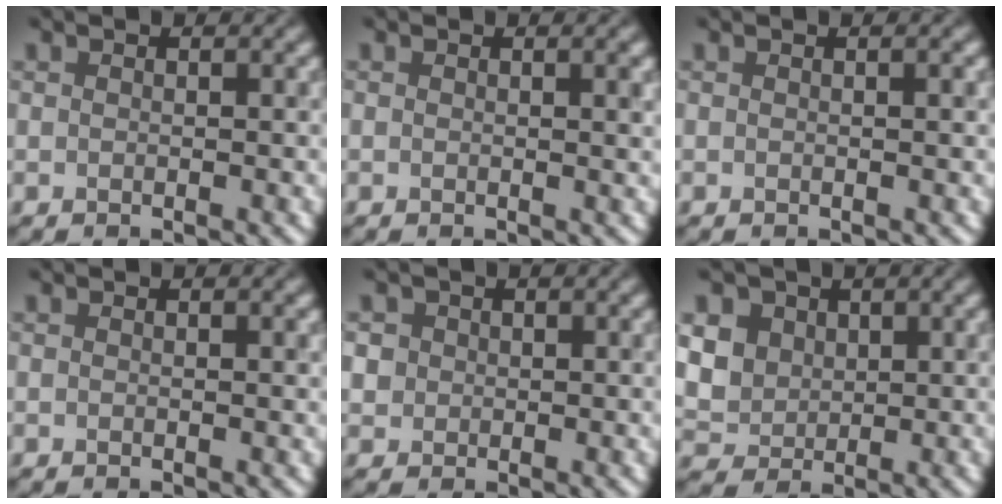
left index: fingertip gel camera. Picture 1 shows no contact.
{"total": 1.1, "force": [0.3, 0.4, 1.0], "torque": [-0.011, 0.000, 0.005]}
{"total": 0.9, "force": [0.2, 0.2, 0.8], "torque": [-0.014, -0.002, 0.005]}
{"total": 0.5, "force": [0.2, 0.2, 0.4], "torque": [-0.004, -0.002, 0.003]}
{"total": 3.2, "force": [0.9, 2.9, 1.0], "torque": [-0.009, 0.021, 0.001]}
{"total": 5.9, "force": [1.8, 5.0, 2.6], "torque": [-0.074, 0.016, 0.031]}